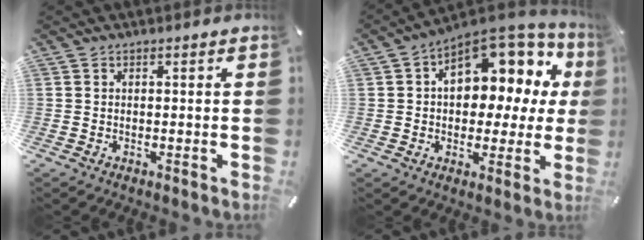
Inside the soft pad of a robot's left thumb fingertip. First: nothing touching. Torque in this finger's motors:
{"motor_torque": [2.50, 2.51, 1.14, -0.74, 0.24]}